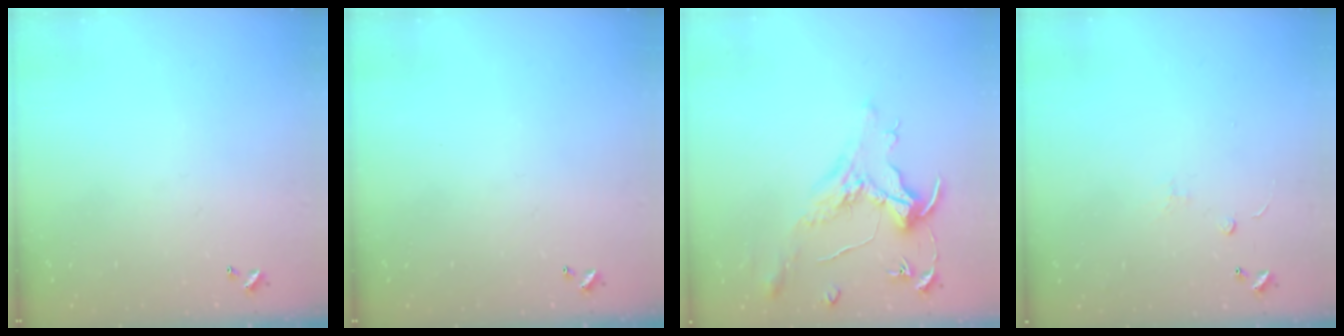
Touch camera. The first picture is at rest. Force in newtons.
{"total": 0.0}
{"total": 1.6, "press": 1.4, "slide": 0.7}
{"total": 1.6, "press": 1.5, "slide": 0.4}